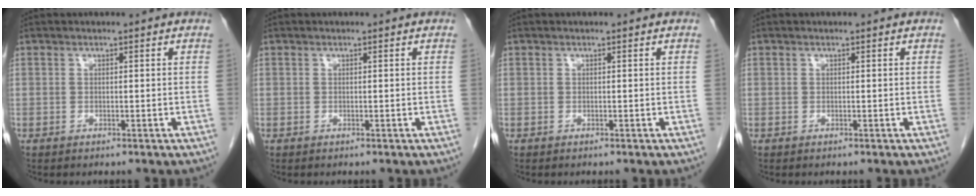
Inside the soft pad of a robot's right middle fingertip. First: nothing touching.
{"total": 0.0}
{"total": 0.0}
{"total": 0.0}